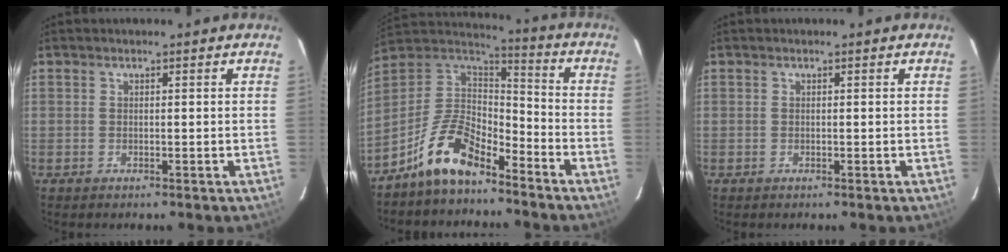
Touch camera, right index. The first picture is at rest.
{"total": 13.5, "force": [-9.6, 5.5, 7.8], "torque": [-0.176, 0.018, -0.185]}
{"total": 0.0}